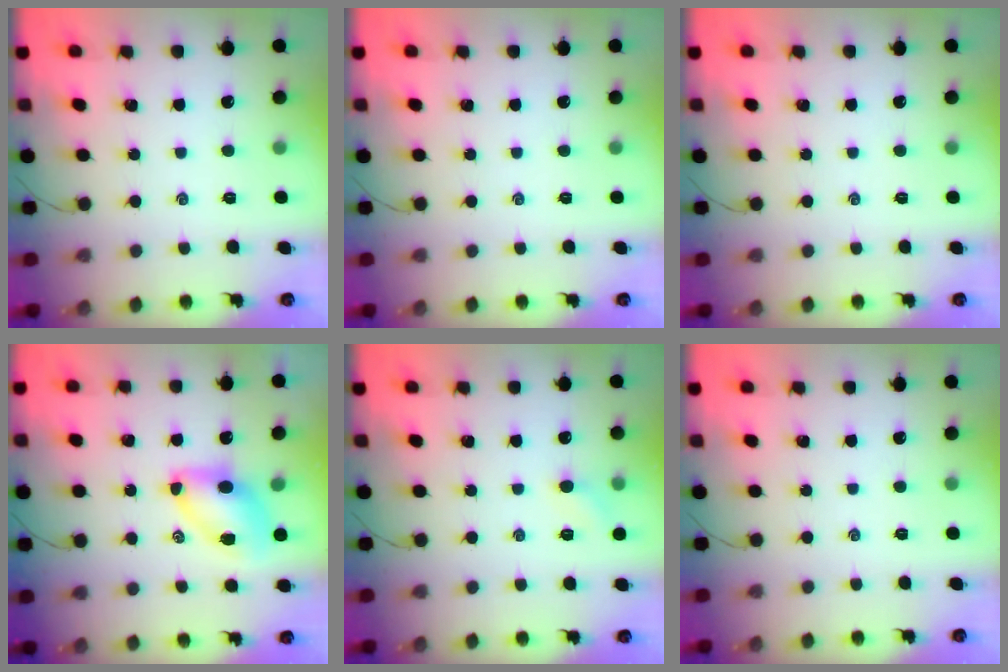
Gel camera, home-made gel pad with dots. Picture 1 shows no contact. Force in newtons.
{"total": 0.0}
{"total": 0.0}
{"total": 8.4, "press": 8.3, "slide": 1.2}
{"total": 5.2, "press": 5.0, "slide": 1.5}
{"total": 0.0}